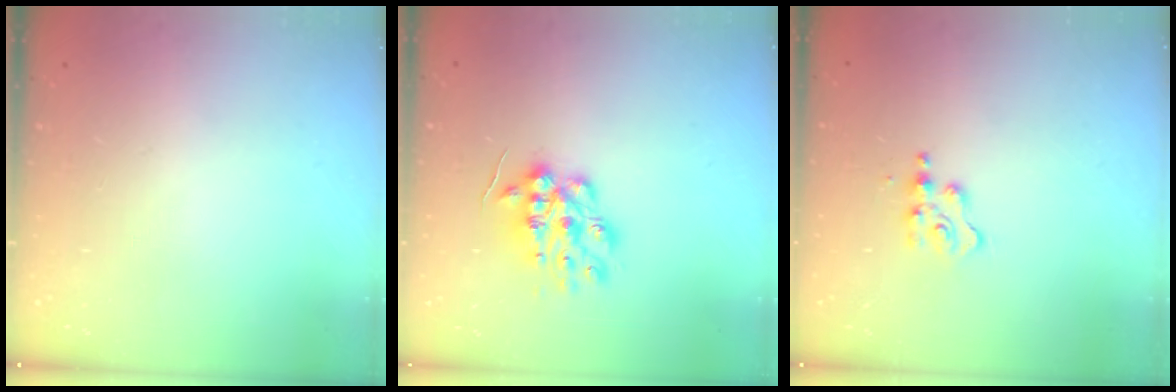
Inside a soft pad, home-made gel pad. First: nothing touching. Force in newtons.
{"total": 13.3, "press": 13.3, "slide": 0.3}
{"total": 4.0, "press": 4.0, "slide": 0.6}